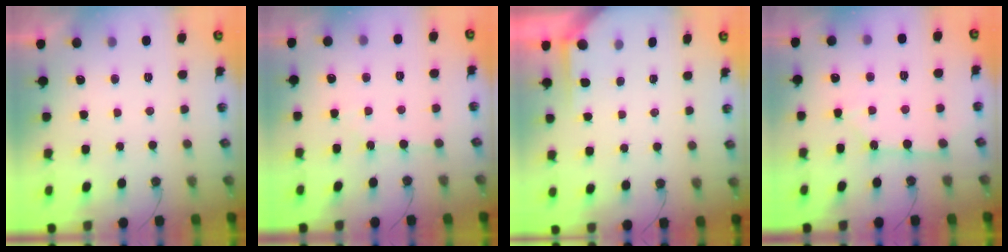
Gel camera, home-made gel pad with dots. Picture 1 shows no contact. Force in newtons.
{"total": 3.1, "press": 3.1, "slide": 0.3}
{"total": 1.5, "press": 1.5, "slide": 0.3}
{"total": 2.6, "press": 2.6, "slide": 0.3}